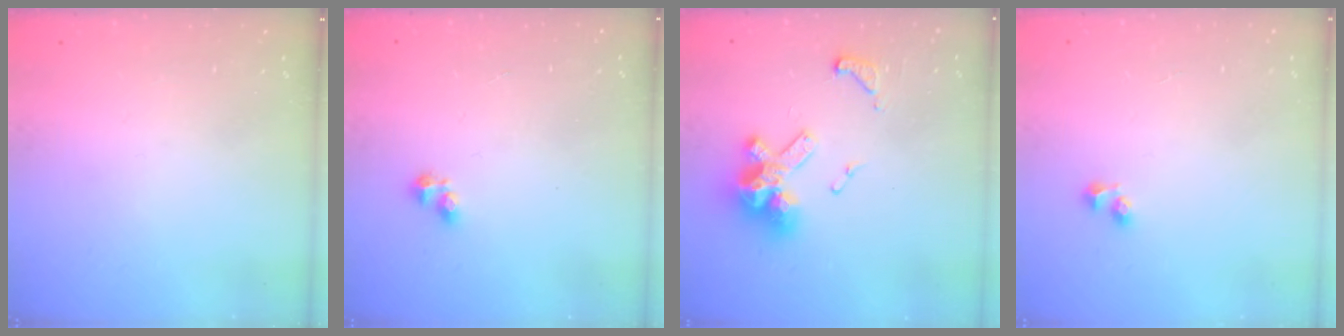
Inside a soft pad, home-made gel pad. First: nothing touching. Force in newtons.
{"total": 2.7, "press": 2.7, "slide": 0.4}
{"total": 13.5, "press": 13.4, "slide": 1.8}
{"total": 3.7, "press": 3.6, "slide": 1.1}